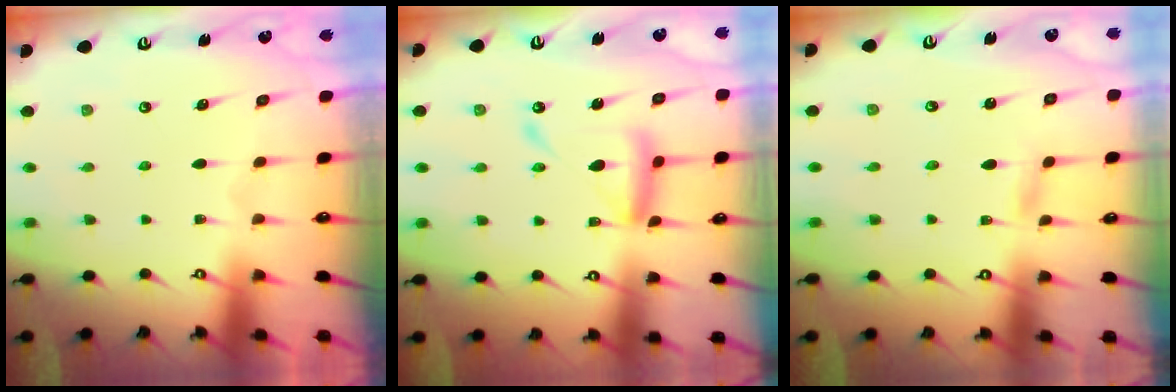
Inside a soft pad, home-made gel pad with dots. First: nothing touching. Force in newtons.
{"total": 13.3, "press": 13.3, "slide": 1.1}
{"total": 2.4, "press": 2.3, "slide": 0.3}